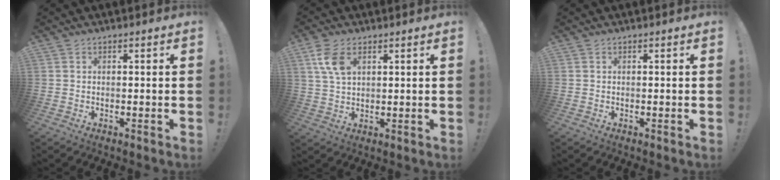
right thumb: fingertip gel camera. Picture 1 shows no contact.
{"total": 7.2, "force": [3.3, 3.9, 5.0], "torque": [-0.104, -0.005, 0.063]}
{"total": 0.0}